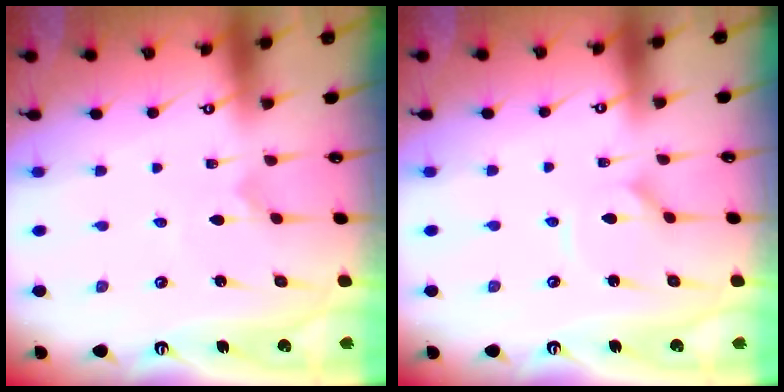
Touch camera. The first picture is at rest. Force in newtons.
{"total": 1.5, "press": 1.4, "slide": 0.3}